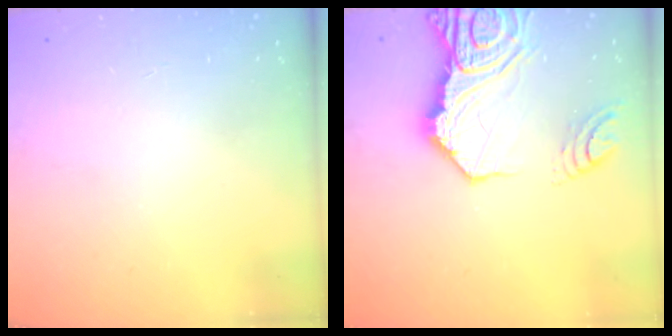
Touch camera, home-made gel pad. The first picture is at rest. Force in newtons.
{"total": 22.5, "press": 22.4, "slide": 2.8}